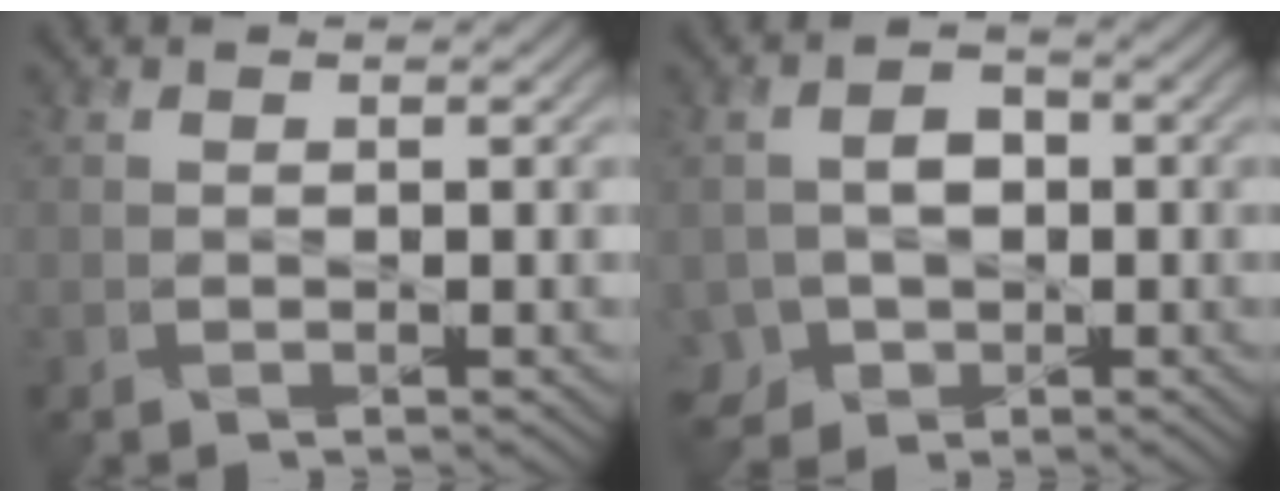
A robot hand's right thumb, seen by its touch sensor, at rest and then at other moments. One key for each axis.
{"total": 5.0, "fx": -1.4, "fy": 4.2, "fz": 2.2, "tx": -0.044, "ty": -0.002, "tz": -0.024}